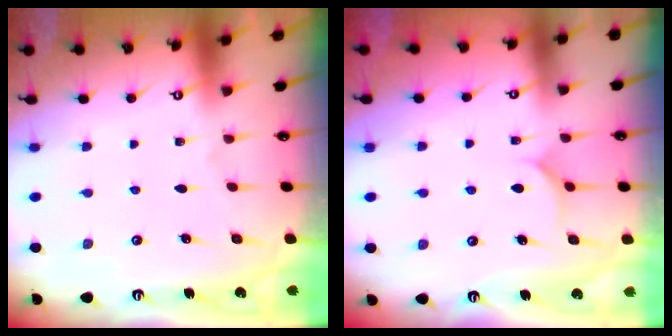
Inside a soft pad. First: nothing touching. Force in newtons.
{"total": 5.9, "press": 5.8, "slide": 0.6}